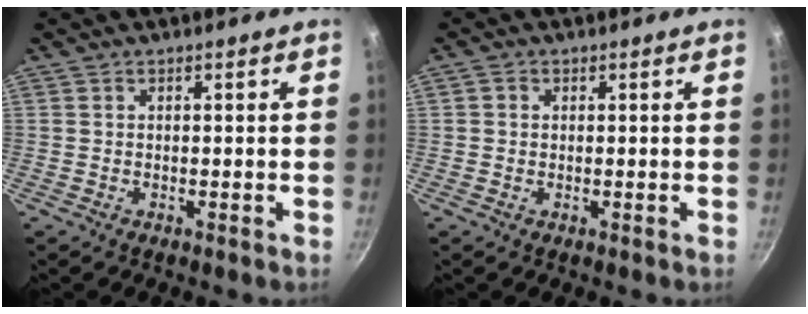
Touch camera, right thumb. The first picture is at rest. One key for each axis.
{"total": 1.2, "fx": 0.2, "fy": 1.1, "fz": 0.4, "tx": -0.006, "ty": 0.002, "tz": 0.000}